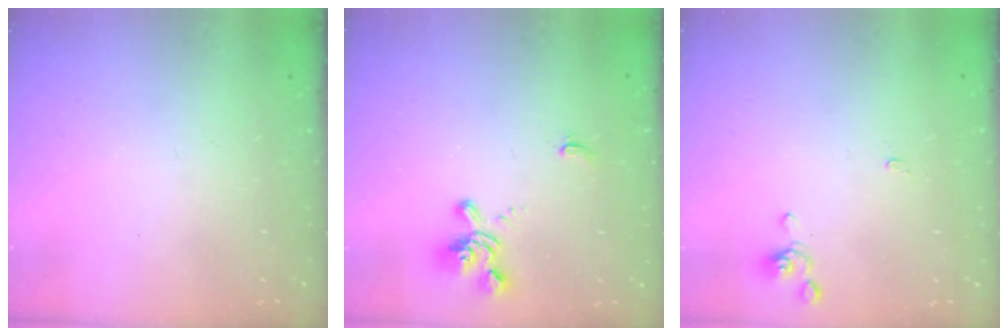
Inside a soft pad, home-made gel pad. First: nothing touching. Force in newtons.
{"total": 2.0, "press": 1.6, "slide": 1.2}
{"total": 0.0}